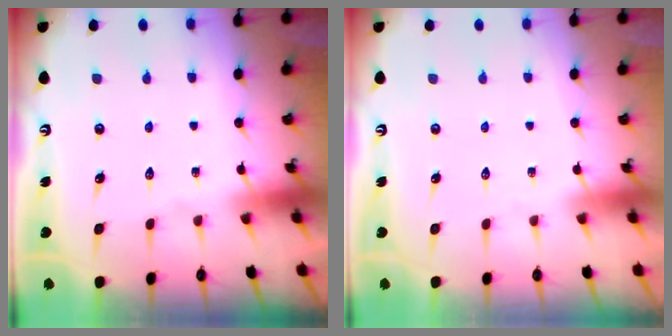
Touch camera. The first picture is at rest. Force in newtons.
{"total": 0.0}